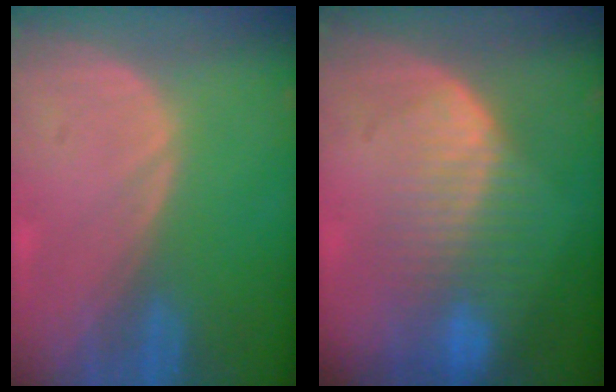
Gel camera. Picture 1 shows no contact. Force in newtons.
{"total": 8.2, "press": 7.5, "slide": 3.5}